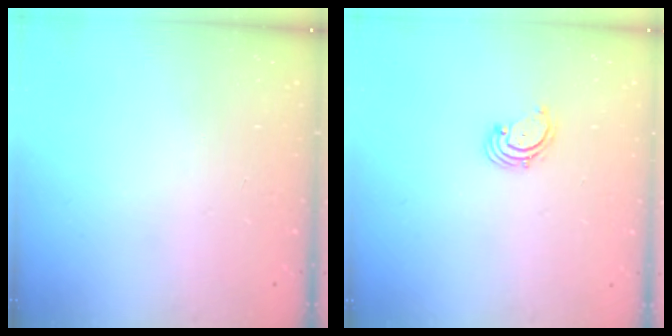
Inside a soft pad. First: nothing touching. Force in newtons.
{"total": 1.6, "press": 1.6, "slide": 0.2}